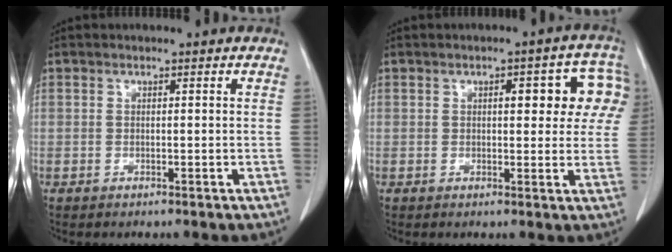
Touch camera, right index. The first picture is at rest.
{"total": 9.2, "force": [2.8, 3.7, 7.9], "torque": [-0.080, 0.025, 0.029]}